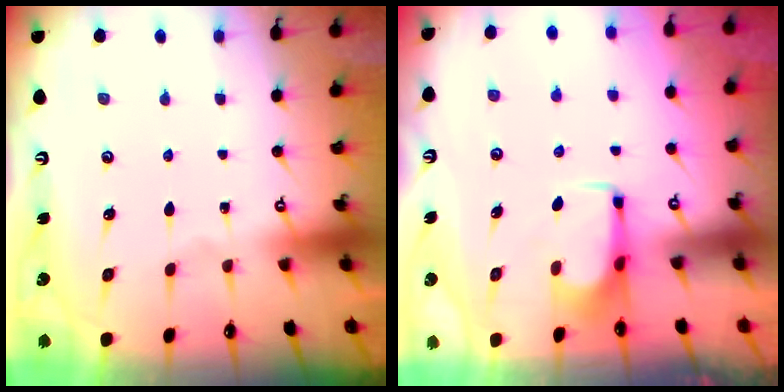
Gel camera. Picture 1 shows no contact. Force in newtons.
{"total": 1.5, "press": 1.5, "slide": 0.4}